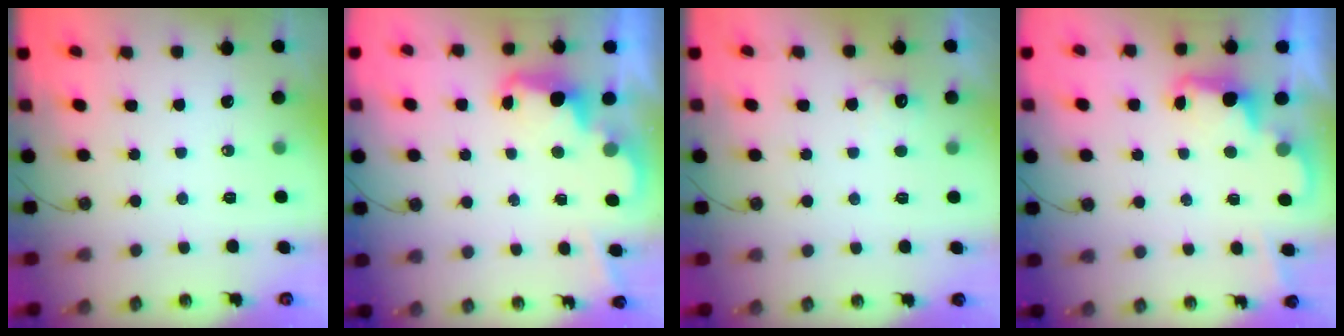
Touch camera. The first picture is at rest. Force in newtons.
{"total": 2.5, "press": 2.5, "slide": 0.6}
{"total": 4.3, "press": 4.2, "slide": 1.0}
{"total": 3.4, "press": 3.4, "slide": 0.5}